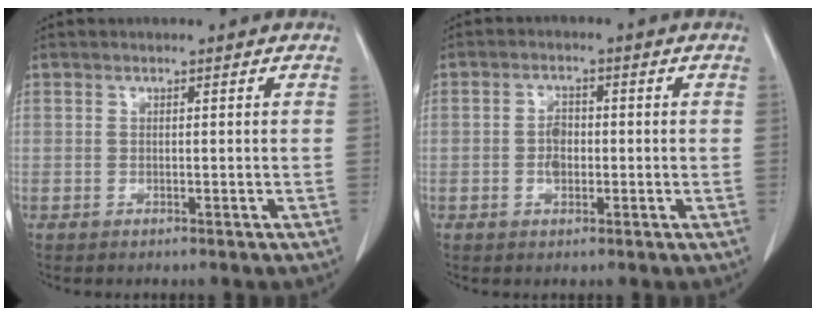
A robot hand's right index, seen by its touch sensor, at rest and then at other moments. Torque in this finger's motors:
{"motor_torque": [0.46, -0.01, 0.08, 0.03]}